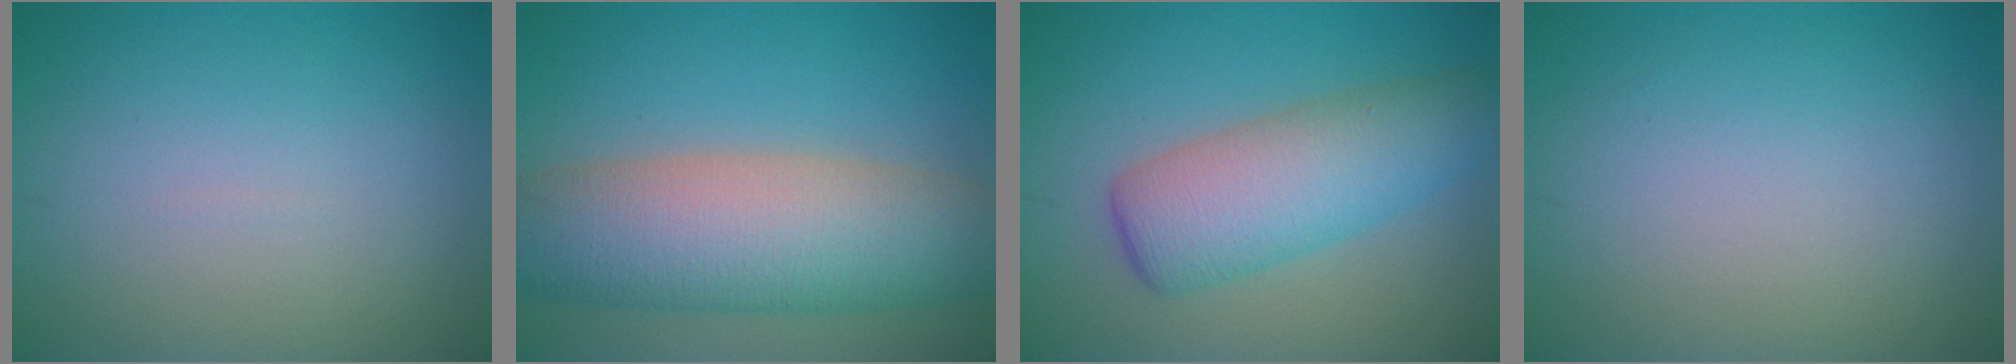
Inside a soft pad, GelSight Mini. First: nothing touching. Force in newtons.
{"total": 11.0, "press": 10.9, "slide": 0.8}
{"total": 6.6, "press": 6.6, "slide": 0.1}
{"total": 0.0}